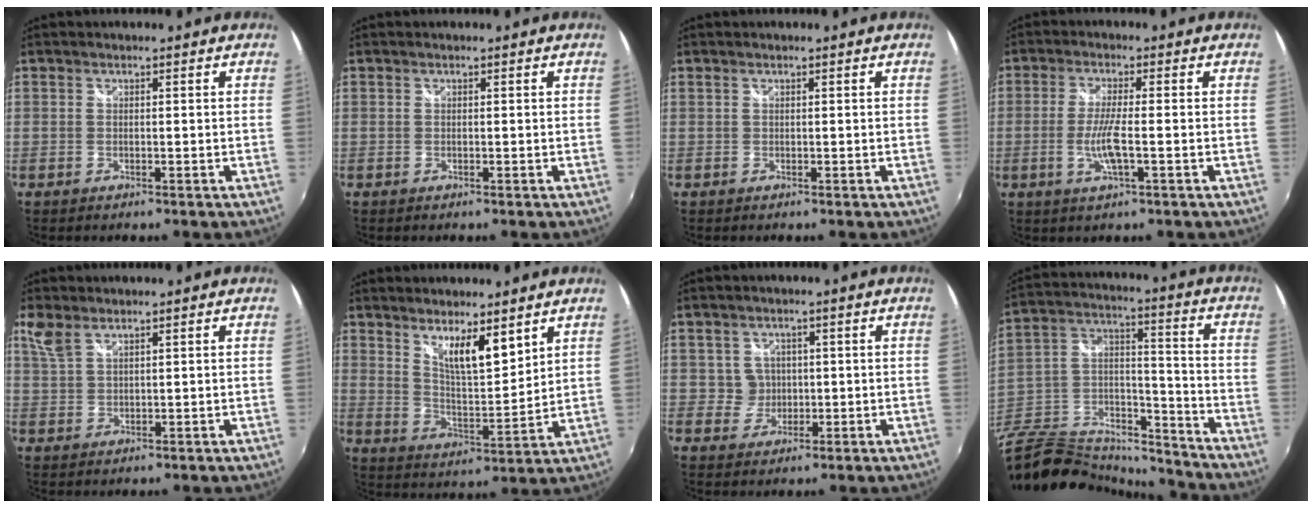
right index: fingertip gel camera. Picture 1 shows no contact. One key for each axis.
{"total": 0.0}
{"total": 0.0}
{"total": 5.4, "fx": -1.5, "fy": 0.4, "fz": 5.2, "tx": -0.106, "ty": -0.006, "tz": -0.030}
{"total": 3.5, "fx": 2.4, "fy": 1.3, "fz": 2.1, "tx": -0.046, "ty": 0.004, "tz": 0.053}
{"total": 8.8, "fx": 6.0, "fy": 2.0, "fz": 6.2, "tx": -0.100, "ty": -0.009, "tz": 0.108}
{"total": 3.1, "fx": 0.3, "fy": 3.1, "fz": -0.1, "tx": 0.004, "ty": 0.013, "tz": 0.009}
{"total": 26.5, "fx": -21.4, "fy": 10.6, "fz": 11.5, "tx": -0.251, "ty": 0.029, "tz": -0.349}